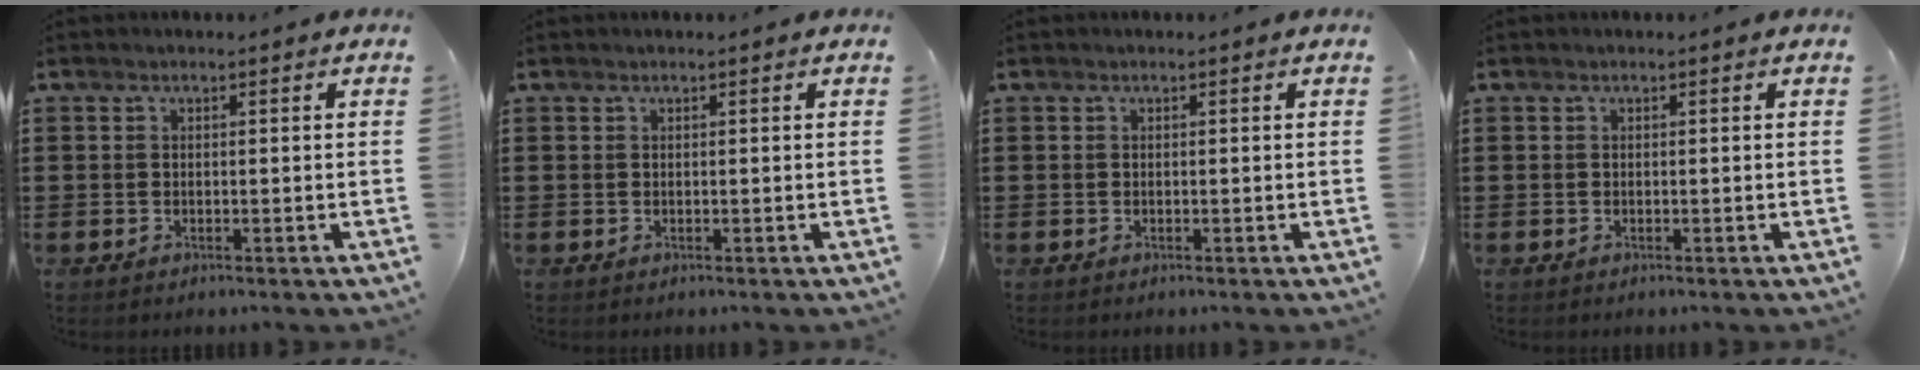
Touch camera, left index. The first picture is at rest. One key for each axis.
{"total": 0.0}
{"total": 0.0}
{"total": 0.0}